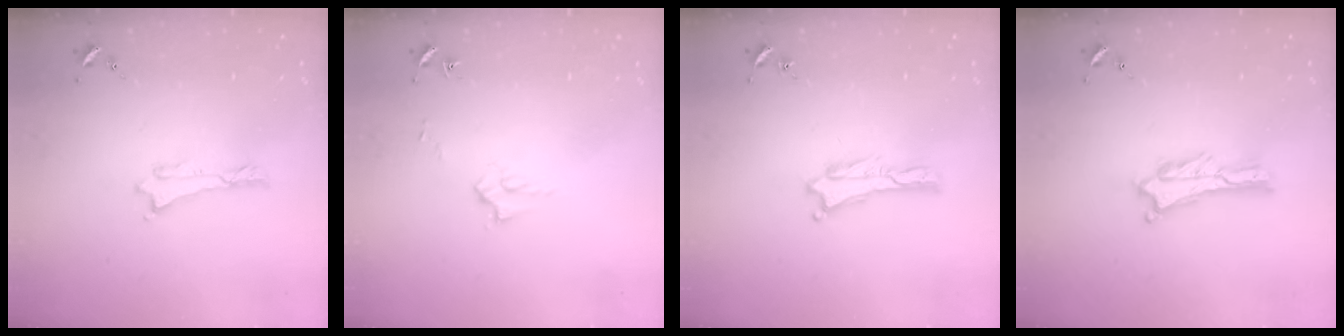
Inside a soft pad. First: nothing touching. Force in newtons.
{"total": 2.6, "press": 2.6, "slide": 0.3}
{"total": 0.0}
{"total": 1.3, "press": 1.3, "slide": 0.3}